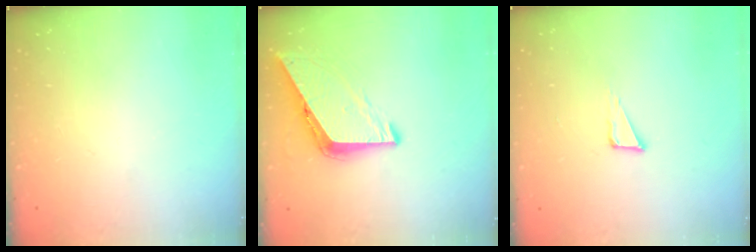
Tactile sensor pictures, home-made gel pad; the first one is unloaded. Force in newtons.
{"total": 6.8, "press": 6.8, "slide": 0.4}
{"total": 3.8, "press": 3.7, "slide": 0.9}